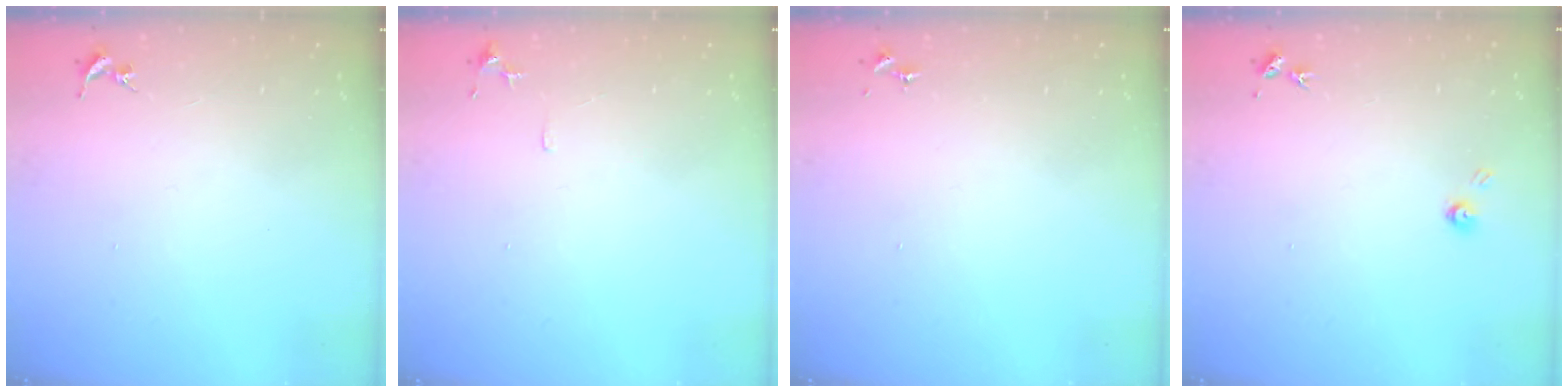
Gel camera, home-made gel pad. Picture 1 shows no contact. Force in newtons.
{"total": 5.7, "press": 5.6, "slide": 0.6}
{"total": 0.0}
{"total": 3.7, "press": 3.7, "slide": 0.4}